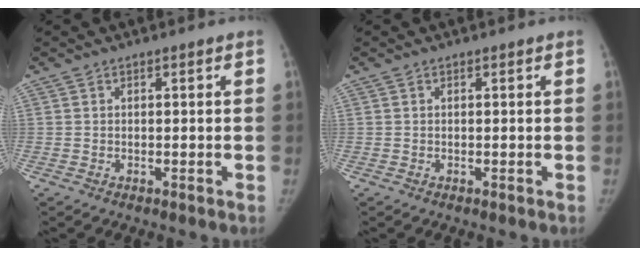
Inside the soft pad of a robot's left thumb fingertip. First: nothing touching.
{"total": 0.0}